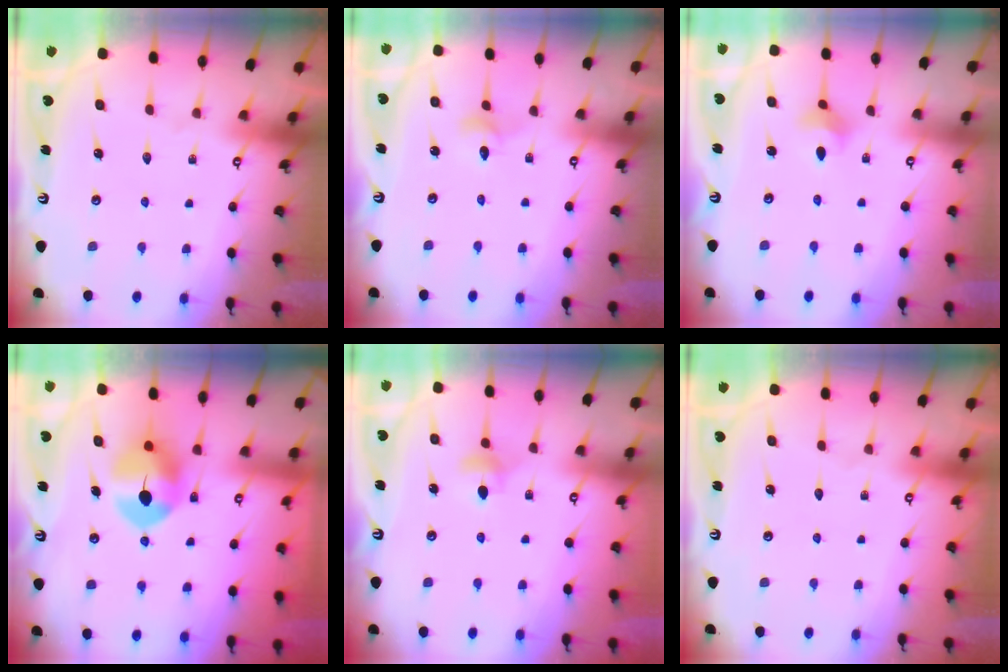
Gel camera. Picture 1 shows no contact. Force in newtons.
{"total": 3.4, "press": 3.4, "slide": 0.3}
{"total": 2.9, "press": 2.8, "slide": 0.6}
{"total": 8.7, "press": 8.6, "slide": 1.4}
{"total": 4.3, "press": 4.3, "slide": 0.9}
{"total": 0.0}